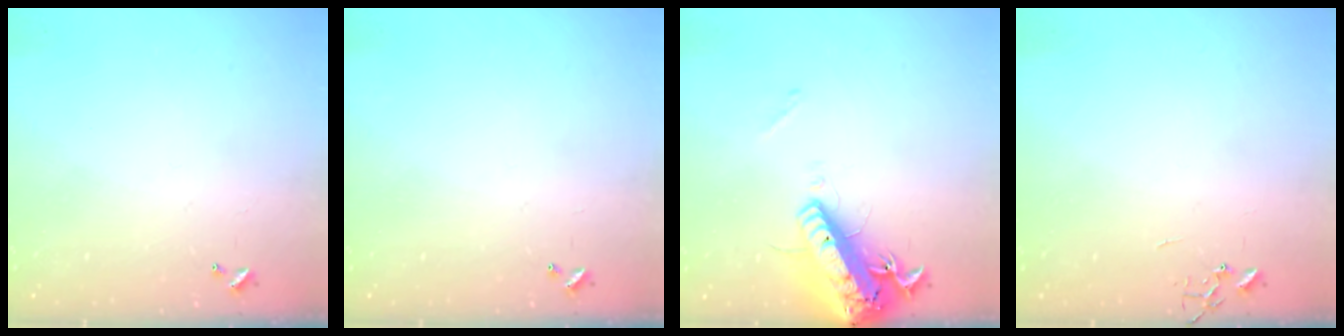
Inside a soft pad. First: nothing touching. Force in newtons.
{"total": 0.0}
{"total": 18.1, "press": 17.7, "slide": 3.9}
{"total": 0.0}